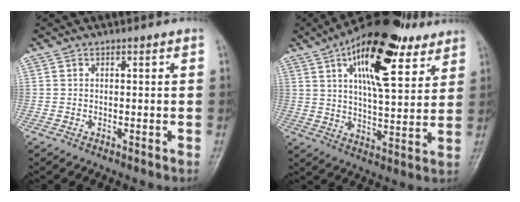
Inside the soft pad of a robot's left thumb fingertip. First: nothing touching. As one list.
[{"total": 21.3, "force": [10.7, 8.5, 16.4], "torque": [-0.228, -0.028, 0.168]}]